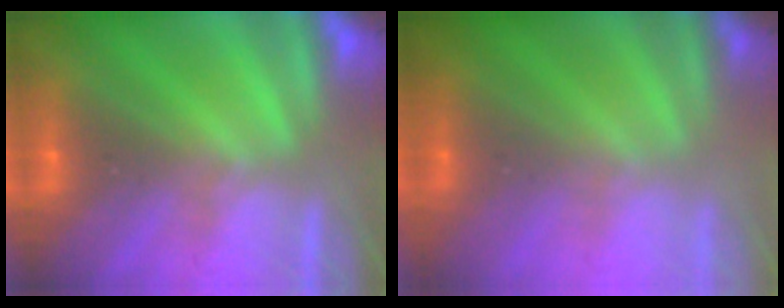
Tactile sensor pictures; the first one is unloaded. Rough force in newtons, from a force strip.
{"total": 2.5}